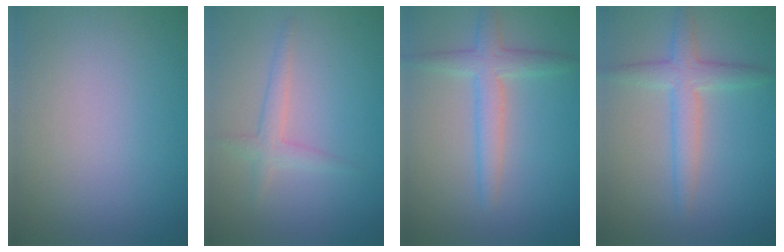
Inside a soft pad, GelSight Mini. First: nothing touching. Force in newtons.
{"total": 1.2, "press": 1.2, "slide": 0.1}
{"total": 3.1, "press": 3.1, "slide": 0.1}
{"total": 3.2, "press": 3.2, "slide": 0.0}